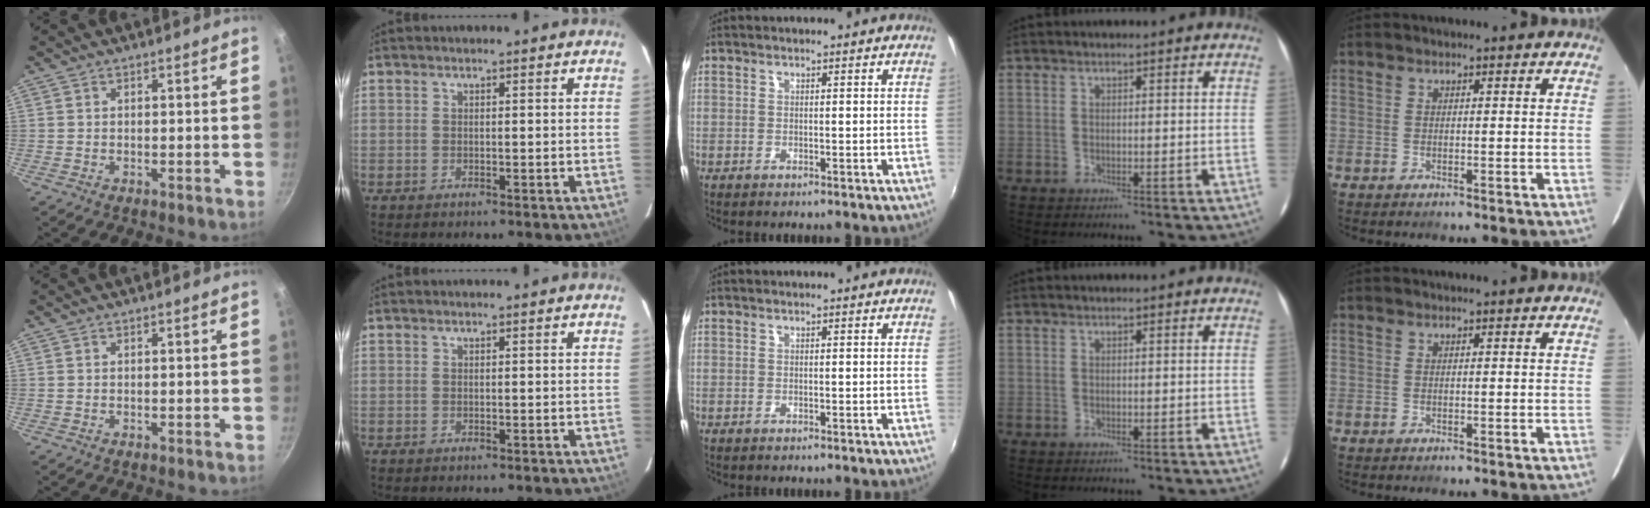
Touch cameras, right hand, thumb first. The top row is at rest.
{}